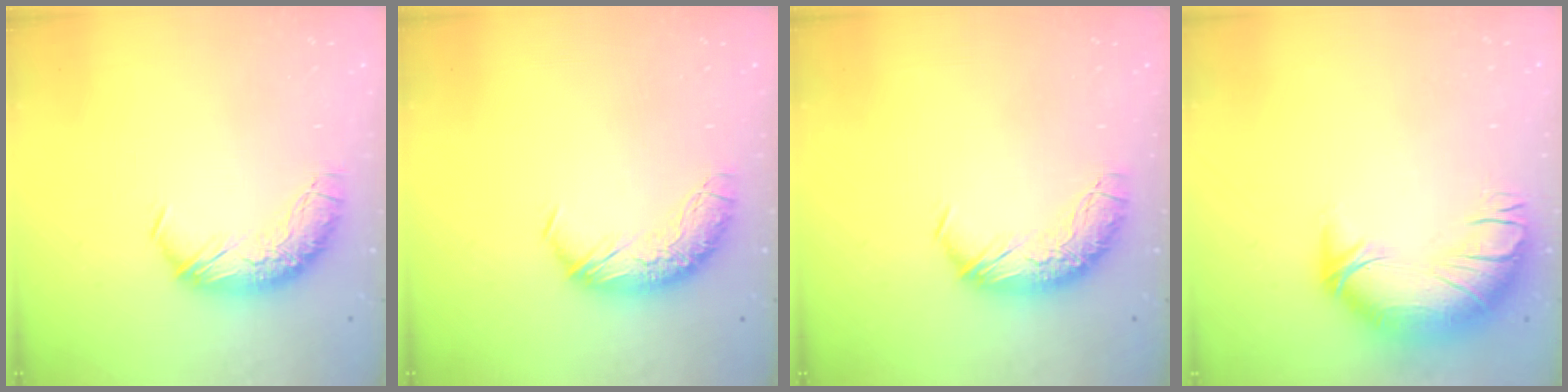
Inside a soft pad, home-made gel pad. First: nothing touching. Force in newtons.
{"total": 0.0}
{"total": 0.0}
{"total": 3.8, "press": 2.1, "slide": 3.2}